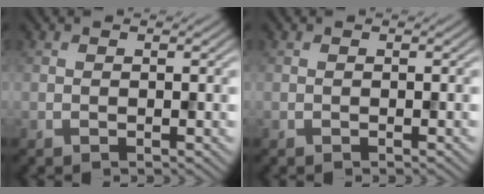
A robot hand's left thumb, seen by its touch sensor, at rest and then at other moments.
{"total": 0.0}